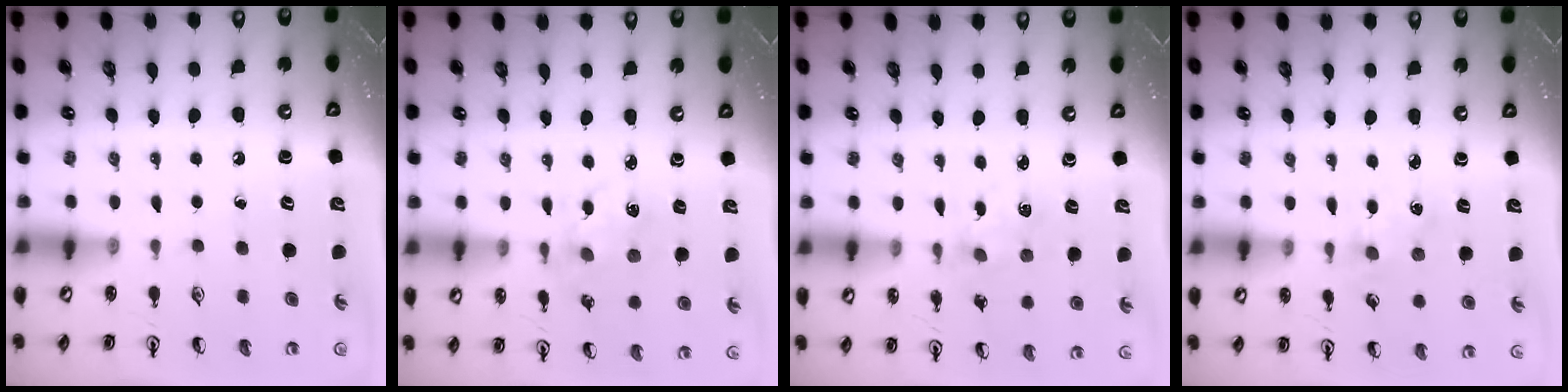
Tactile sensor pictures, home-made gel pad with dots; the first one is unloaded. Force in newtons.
{"total": 3.0, "press": 2.9, "slide": 0.6}
{"total": 1.8, "press": 1.7, "slide": 0.5}
{"total": 2.3, "press": 2.3, "slide": 0.4}